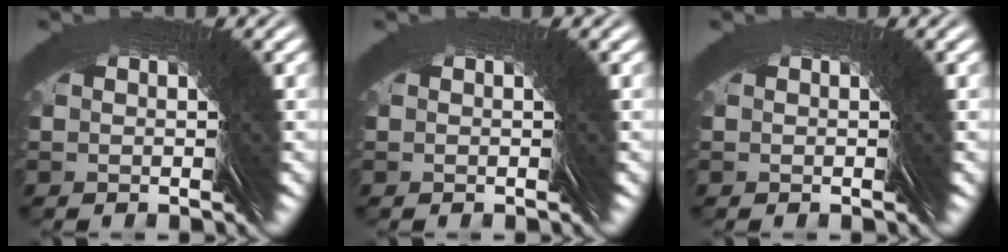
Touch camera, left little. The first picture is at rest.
{"total": 0.0}
{"total": 0.0}